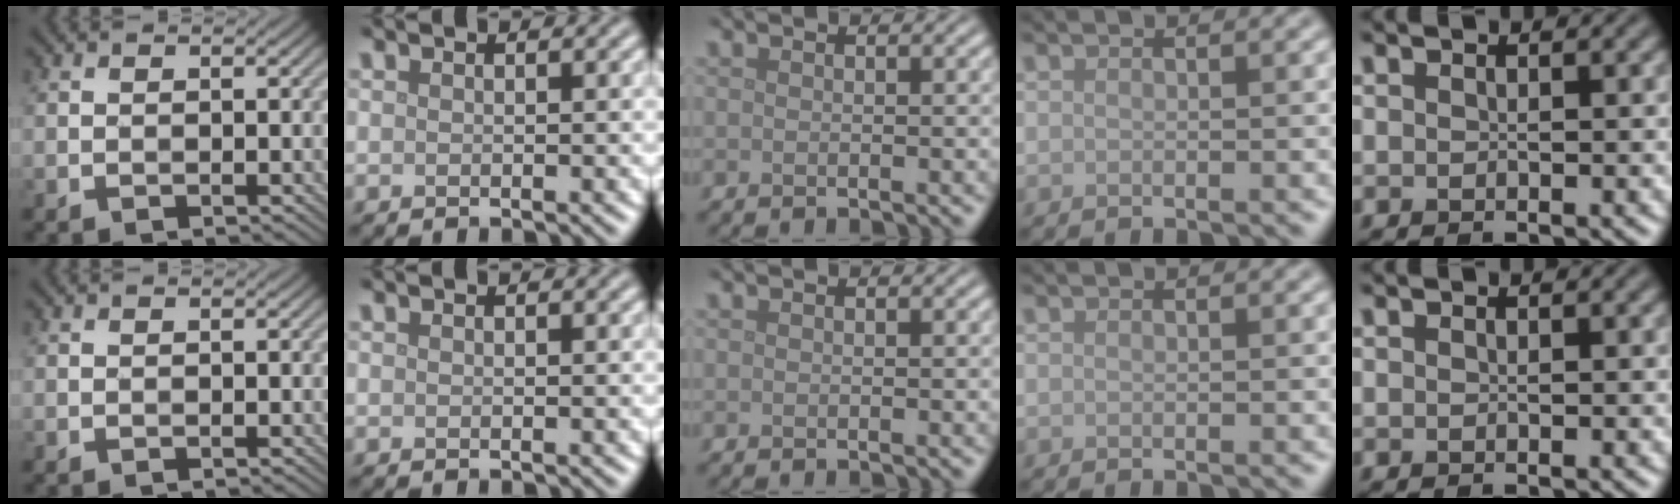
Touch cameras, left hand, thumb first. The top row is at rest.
{}